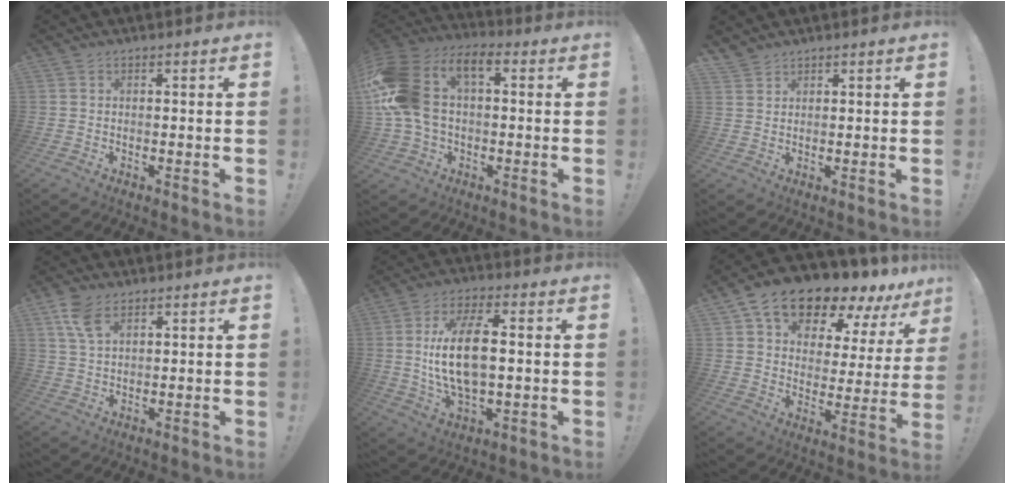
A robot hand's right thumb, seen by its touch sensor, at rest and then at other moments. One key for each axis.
{"total": 18.2, "fx": 3.5, "fy": 11.8, "fz": 13.4, "tx": -0.259, "ty": 0.003, "tz": 0.066}
{"total": 2.9, "fx": 2.6, "fy": 1.3, "fz": 0.3, "tx": 0.001, "ty": -0.017, "tz": 0.047}
{"total": 7.1, "fx": 4.1, "fy": 3.4, "fz": 4.7, "tx": -0.080, "ty": -0.014, "tz": 0.077}
{"total": 14.9, "fx": 0.9, "fy": 6.6, "fz": 13.4, "tx": -0.256, "ty": 0.000, "tz": 0.010}
{"total": 16.4, "fx": 13.1, "fy": 6.9, "fz": 7.0, "tx": -0.125, "ty": -0.099, "tz": 0.233}